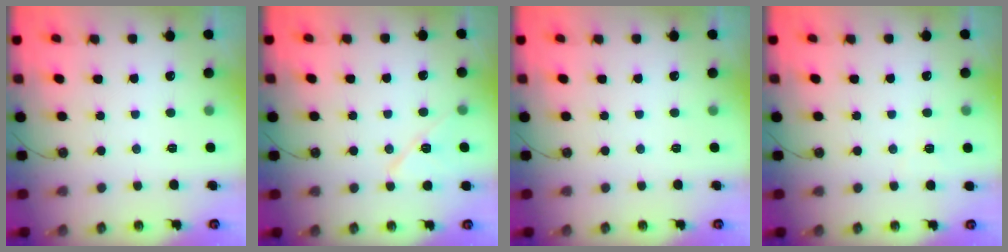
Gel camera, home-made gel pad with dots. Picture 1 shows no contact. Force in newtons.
{"total": 9.1, "press": 9.1, "slide": 0.9}
{"total": 0.0}
{"total": 2.6, "press": 1.9, "slide": 1.8}